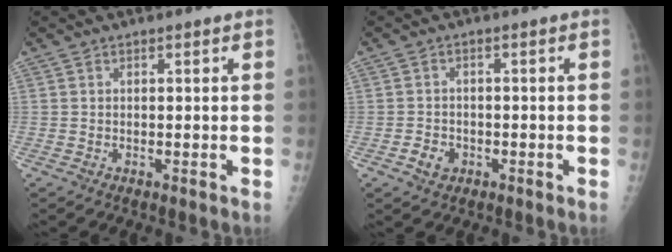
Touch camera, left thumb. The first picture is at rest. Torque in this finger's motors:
{"motor_torque": [-0.34, 0.32, 0.00, -0.01, 0.00]}